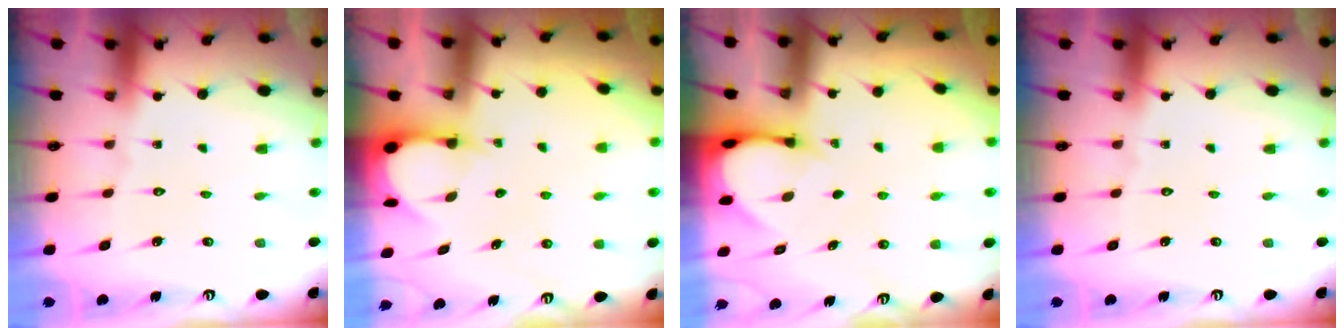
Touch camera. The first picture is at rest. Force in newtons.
{"total": 3.5, "press": 3.5, "slide": 0.4}
{"total": 3.4, "press": 3.4, "slide": 0.2}
{"total": 0.0}